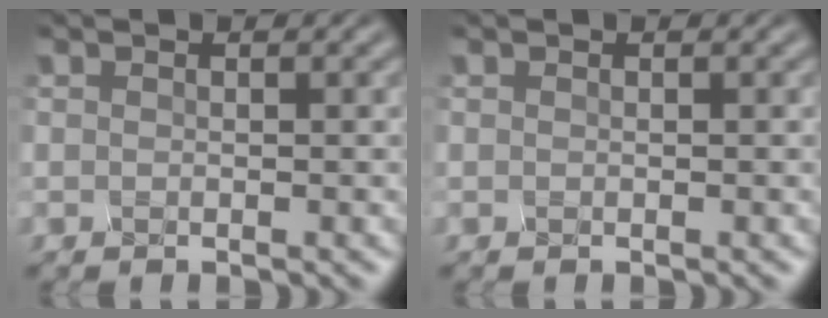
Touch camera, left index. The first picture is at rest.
{"total": 0.0}